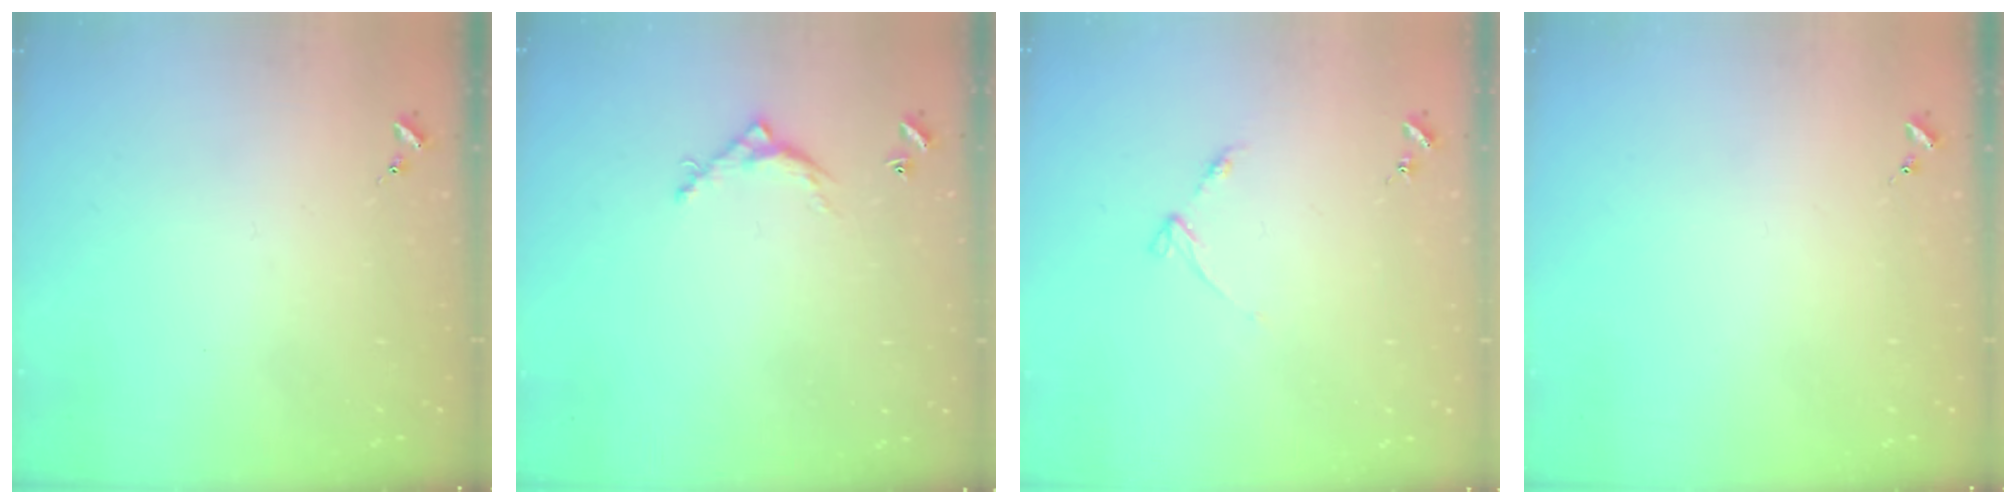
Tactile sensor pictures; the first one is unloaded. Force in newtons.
{"total": 6.0, "press": 6.0, "slide": 0.3}
{"total": 4.2, "press": 4.1, "slide": 0.4}
{"total": 0.0}